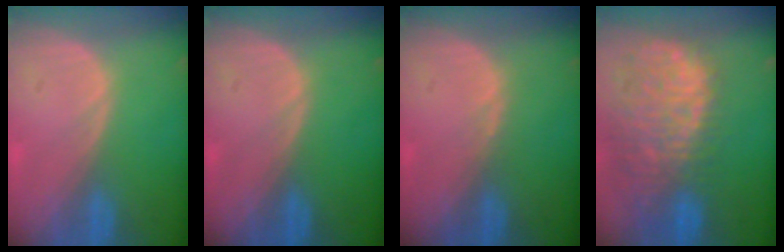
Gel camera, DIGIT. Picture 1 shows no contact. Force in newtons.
{"total": 0.0}
{"total": 0.6, "press": 0.5, "slide": 0.3}
{"total": 13.8, "press": 11.2, "slide": 8.0}